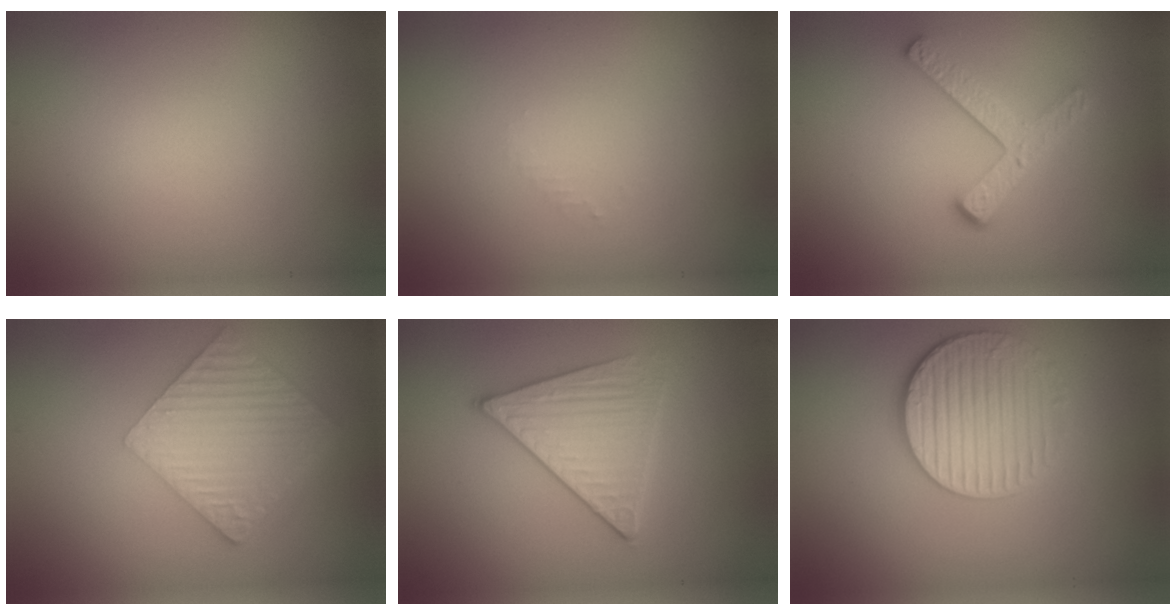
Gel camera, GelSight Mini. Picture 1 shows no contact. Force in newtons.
{"total": 0.5, "press": 0.5, "slide": 0.2}
{"total": 3.1, "press": 2.5, "slide": 1.9}
{"total": 6.5, "press": 4.5, "slide": 4.7}
{"total": 3.4, "press": 3.2, "slide": 1.1}
{"total": 4.3, "press": 3.6, "slide": 2.3}